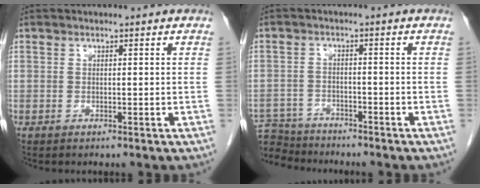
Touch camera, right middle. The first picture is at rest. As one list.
[{"total": 8.4, "force": [-8.0, 2.2, 1.0], "torque": [-0.023, 0.002, -0.139]}]